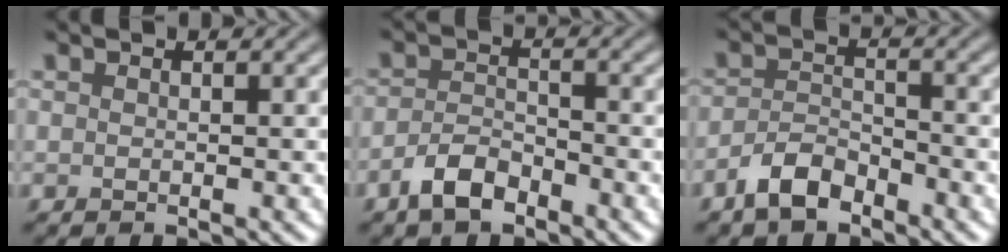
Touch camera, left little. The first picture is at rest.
{"total": 3.3, "force": [-2.4, 1.3, 1.7], "torque": [-0.034, 0.004, -0.052]}
{"total": 3.3, "force": [-2.5, 1.3, 1.6], "torque": [-0.032, 0.006, -0.055]}